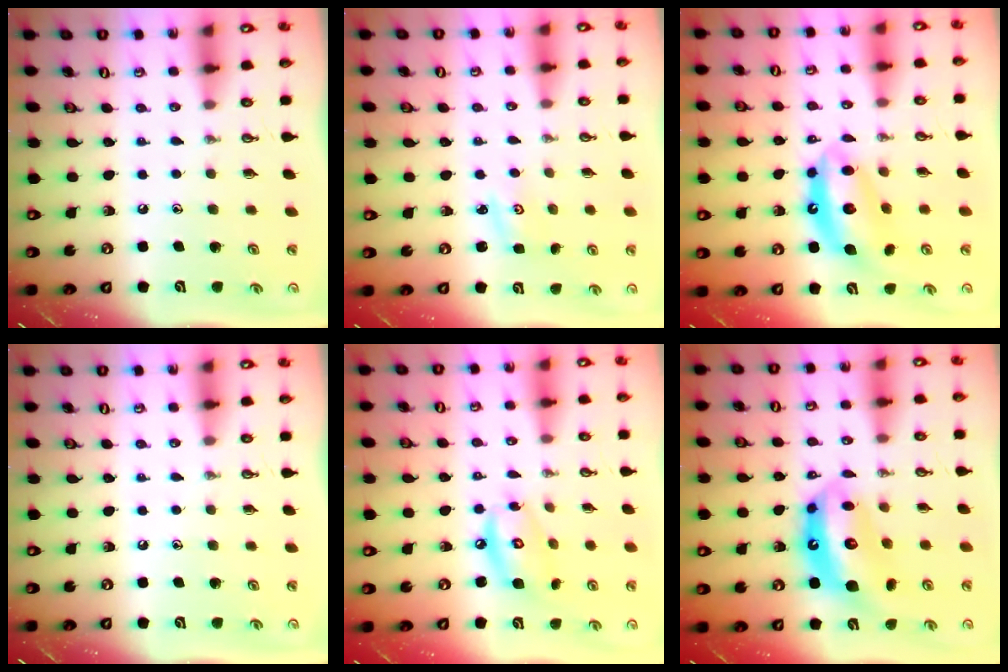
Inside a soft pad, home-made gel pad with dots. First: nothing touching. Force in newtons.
{"total": 2.3, "press": 2.2, "slide": 0.4}
{"total": 12.0, "press": 12.0, "slide": 0.9}
{"total": 0.0}
{"total": 10.0, "press": 10.0, "slide": 0.8}
{"total": 14.1, "press": 14.0, "slide": 1.7}